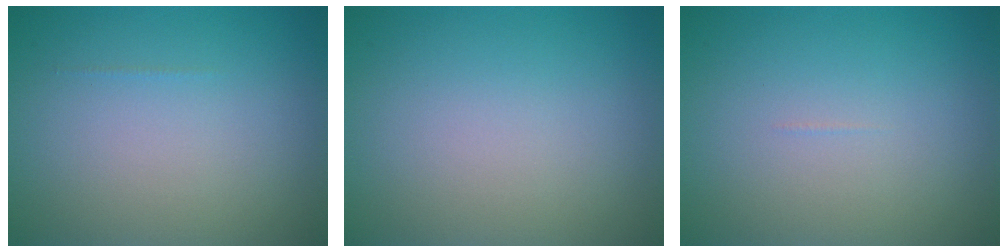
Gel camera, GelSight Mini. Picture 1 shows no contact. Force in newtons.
{"total": 0.0}
{"total": 0.0}